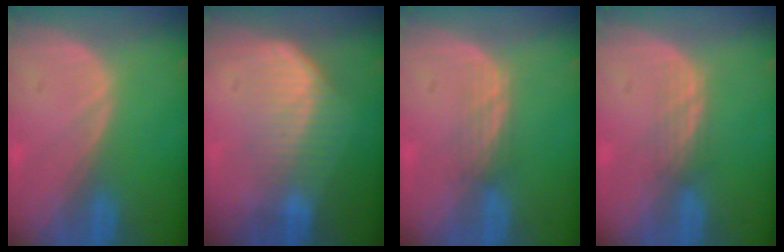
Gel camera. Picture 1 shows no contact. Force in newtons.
{"total": 7.4, "press": 6.4, "slide": 3.8}
{"total": 2.4, "press": 2.3, "slide": 0.8}
{"total": 2.4, "press": 2.3, "slide": 0.5}